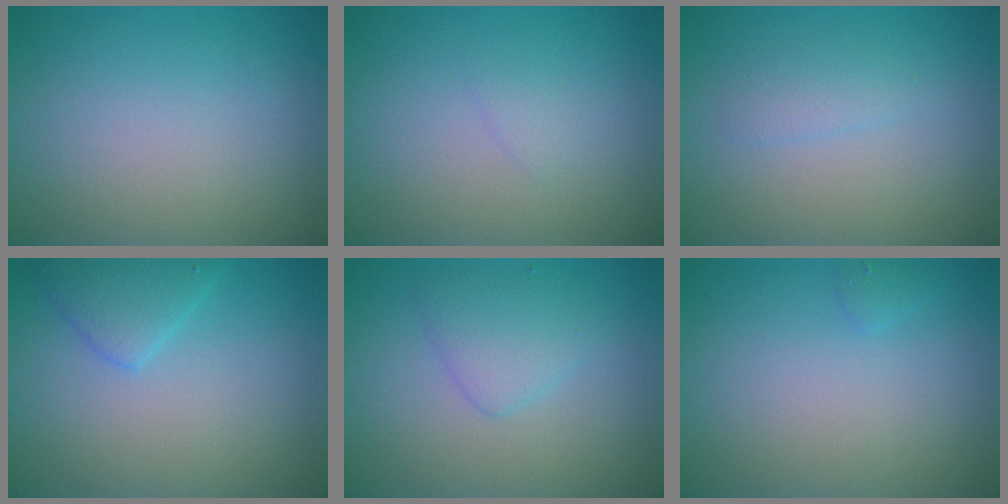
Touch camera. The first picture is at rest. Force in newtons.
{"total": 0.7, "press": 0.7, "slide": 0.1}
{"total": 1.2, "press": 1.2, "slide": 0.1}
{"total": 2.6, "press": 2.6, "slide": 0.1}
{"total": 2.5, "press": 2.5, "slide": 0.1}
{"total": 0.6, "press": 0.6, "slide": 0.1}